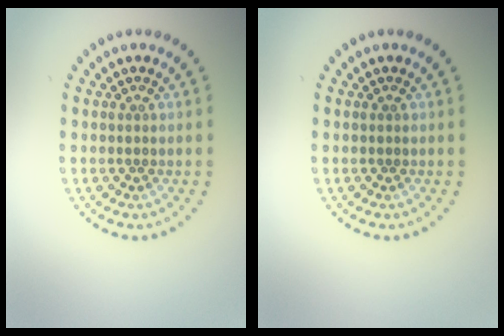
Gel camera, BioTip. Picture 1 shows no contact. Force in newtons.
{"total": 0.0}